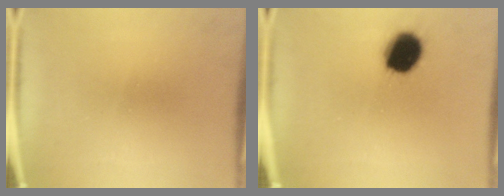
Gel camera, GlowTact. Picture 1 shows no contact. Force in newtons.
{"total": 11.8}